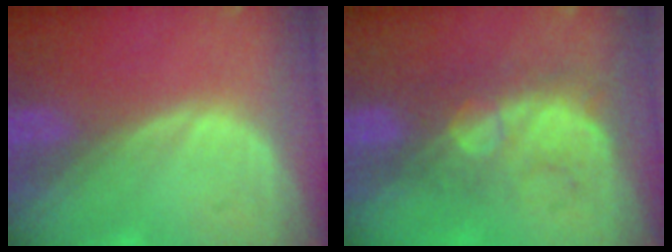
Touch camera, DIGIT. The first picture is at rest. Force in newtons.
{"total": 8.8, "press": 7.6, "slide": 4.4}